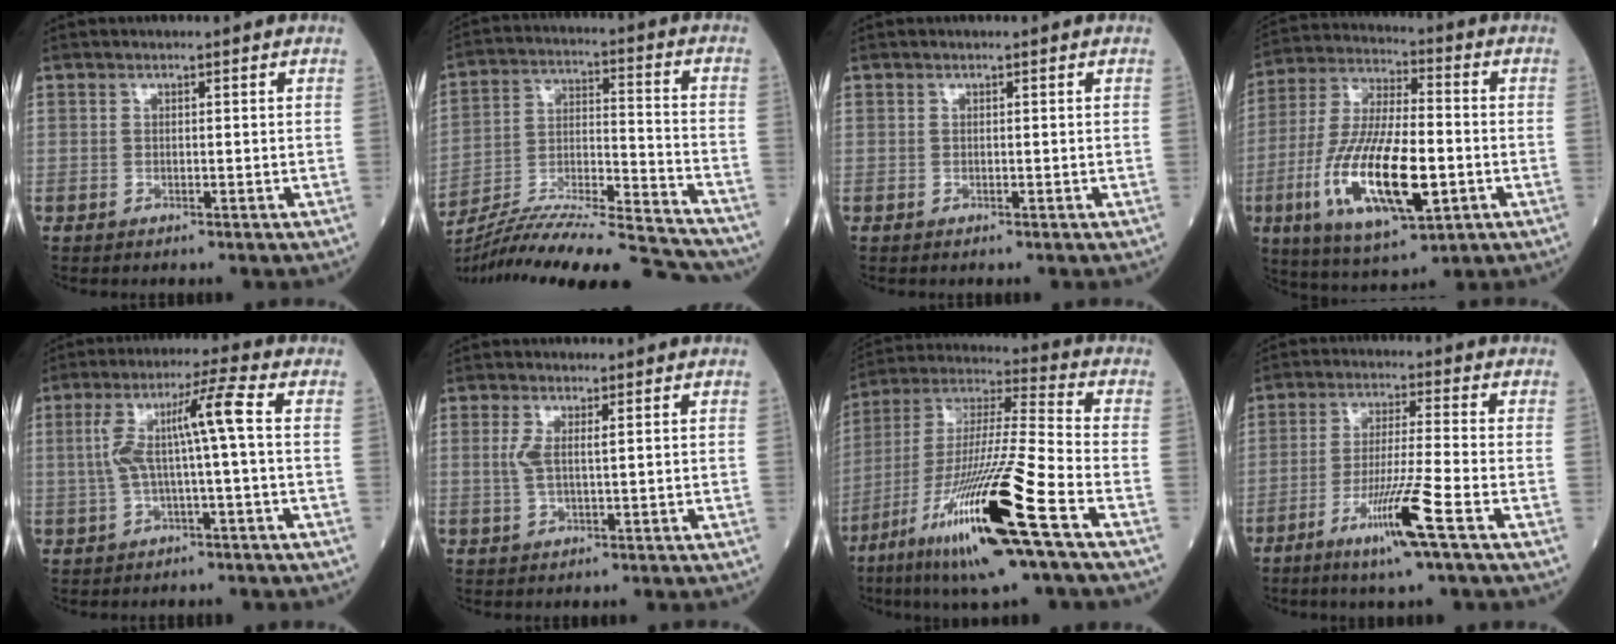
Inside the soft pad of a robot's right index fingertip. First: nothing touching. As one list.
[{"total": 28.4, "force": [-26.0, 2.2, 11.3], "torque": [-0.166, -0.021, -0.400]}, {"total": 0.0}, {"total": 18.2, "force": [-4.8, 5.1, 16.7], "torque": [-0.337, -0.016, -0.083]}, {"total": 8.1, "force": [0.4, -0.3, 8.1], "torque": [-0.161, 0.027, 0.008]}, {"total": 2.7, "force": [0.7, 0.4, 2.6], "torque": [-0.063, 0.002, 0.014]}, {"total": 21.6, "force": [-10.2, 0.2, 19.0], "torque": [-0.374, -0.046, -0.194]}, {"total": 9.5, "force": [-4.8, -1.3, 8.1], "torque": [-0.150, -0.020, -0.094]}]